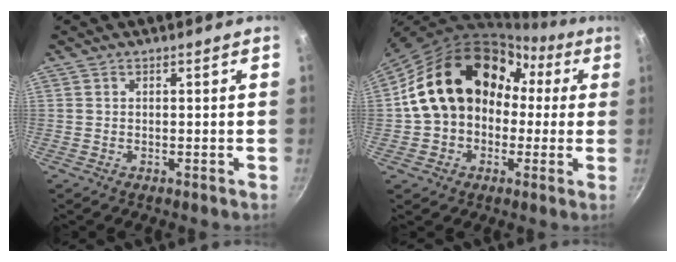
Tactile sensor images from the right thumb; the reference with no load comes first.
{"total": 20.0, "force": [1.7, 15.8, 12.1], "torque": [-0.178, 0.063, 0.027]}